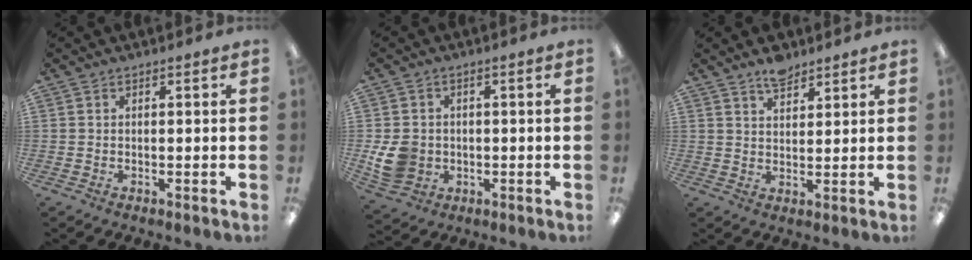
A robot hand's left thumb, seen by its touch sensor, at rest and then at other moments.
{"total": 7.3, "force": [-0.6, 6.4, 3.4], "torque": [-0.075, 0.006, -0.009]}
{"total": 4.8, "force": [4.1, 1.8, 1.8], "torque": [-0.027, -0.022, 0.073]}